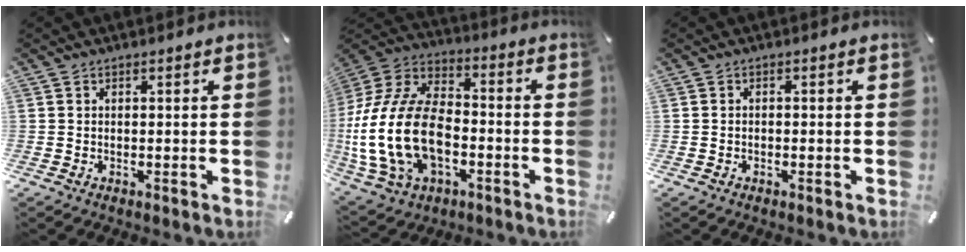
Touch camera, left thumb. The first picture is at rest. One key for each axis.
{"total": 21.4, "fx": -5.1, "fy": 14.3, "fz": 15.0, "tx": -0.323, "ty": 0.023, "tz": -0.086}
{"total": 0.7, "fx": -0.5, "fy": 0.4, "fz": 0.4, "tx": -0.007, "ty": 0.000, "tz": -0.010}